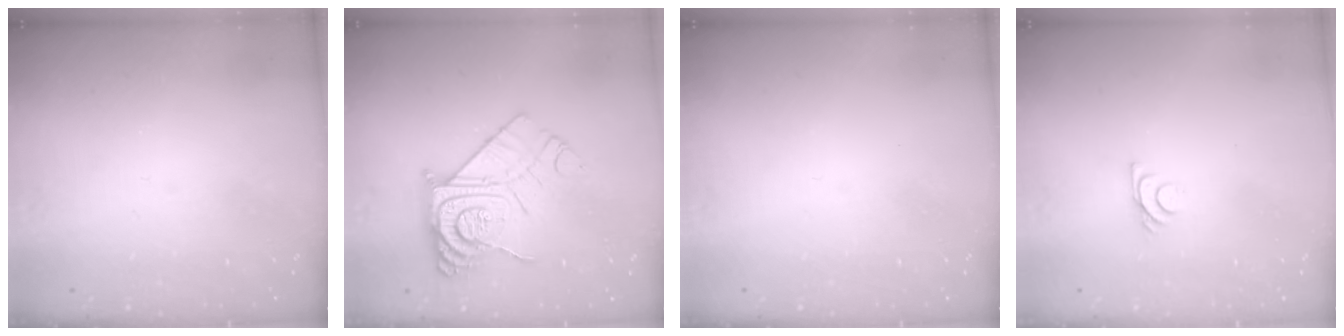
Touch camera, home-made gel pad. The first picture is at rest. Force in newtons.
{"total": 13.5, "press": 13.5, "slide": 1.1}
{"total": 0.0}
{"total": 6.2, "press": 6.2, "slide": 0.8}